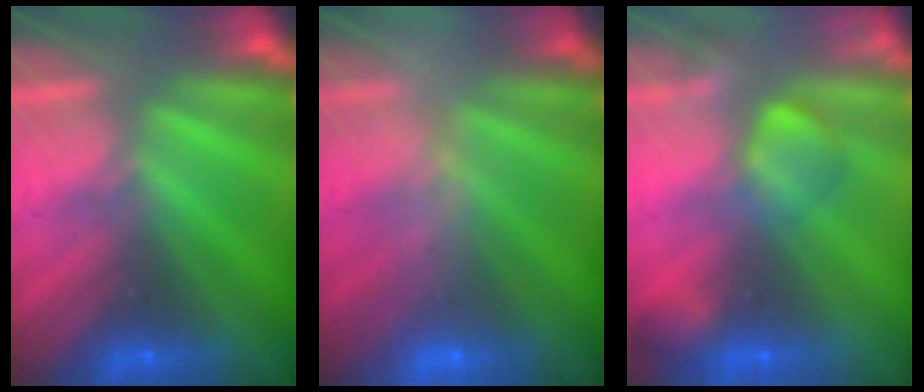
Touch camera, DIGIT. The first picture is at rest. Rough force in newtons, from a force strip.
{"total": 2.6}
{"total": 2.4}